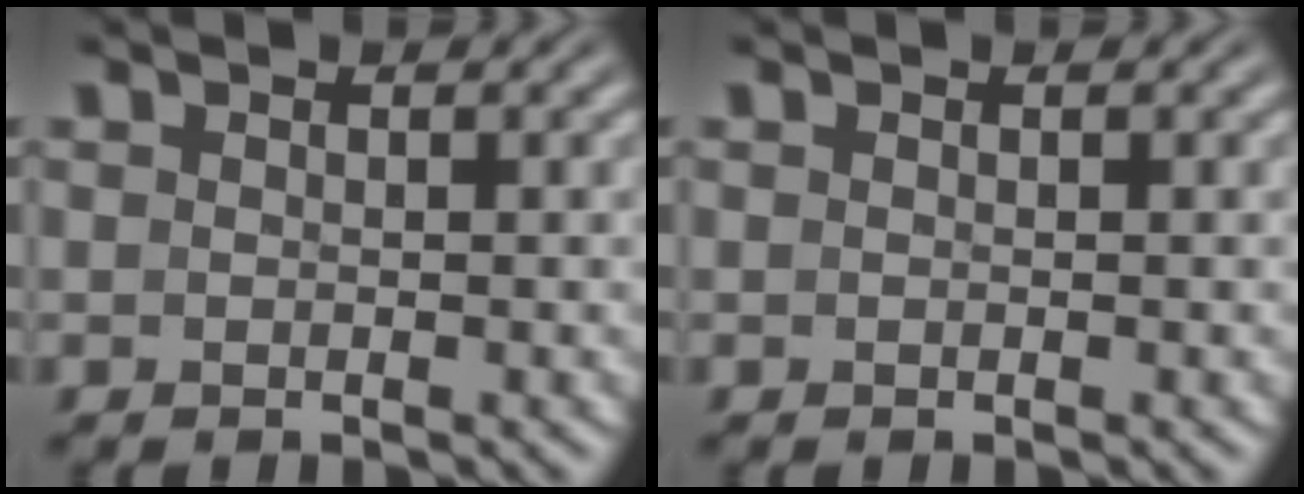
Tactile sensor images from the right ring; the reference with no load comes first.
{"total": 0.0}